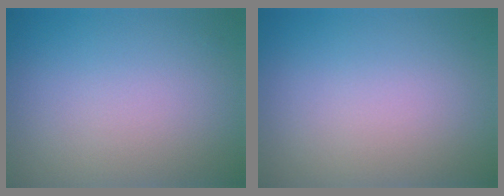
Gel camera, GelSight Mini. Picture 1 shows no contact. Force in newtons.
{"total": 0.0}